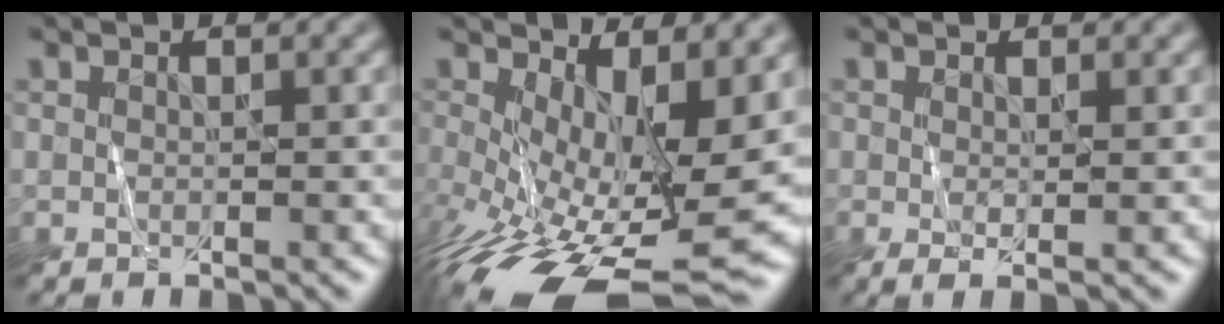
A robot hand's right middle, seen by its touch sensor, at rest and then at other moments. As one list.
[{"total": 12.6, "force": [-2.8, 5.1, 11.2], "torque": [-0.197, -0.044, -0.032]}, {"total": 1.2, "force": [0.1, 0.2, 1.2], "torque": [-0.025, -0.004, 0.004]}]